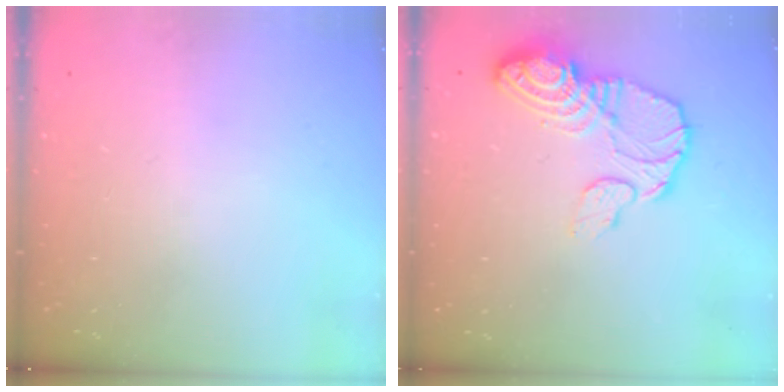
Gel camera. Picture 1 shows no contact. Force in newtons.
{"total": 14.1, "press": 14.0, "slide": 1.5}